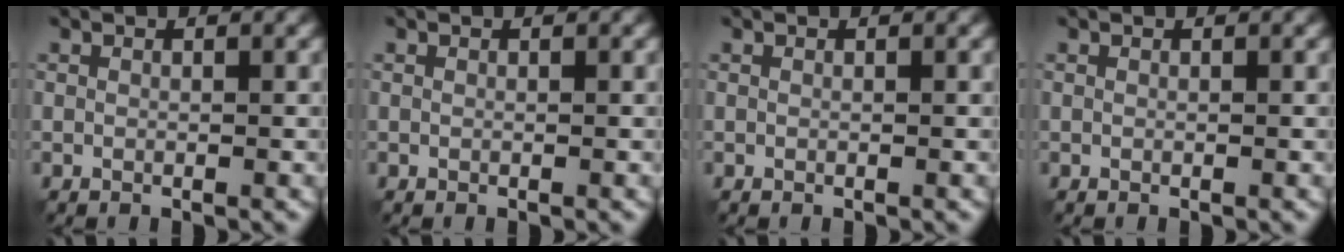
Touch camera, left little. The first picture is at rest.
{"total": 0.0}
{"total": 0.0}
{"total": 0.0}